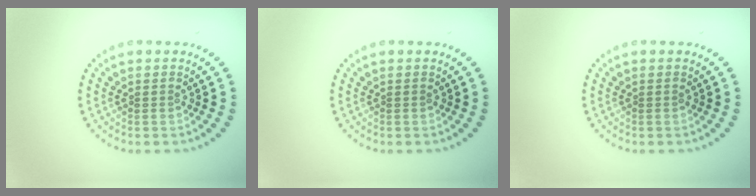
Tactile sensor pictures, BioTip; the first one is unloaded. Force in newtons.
{"total": 0.0}
{"total": 0.0}